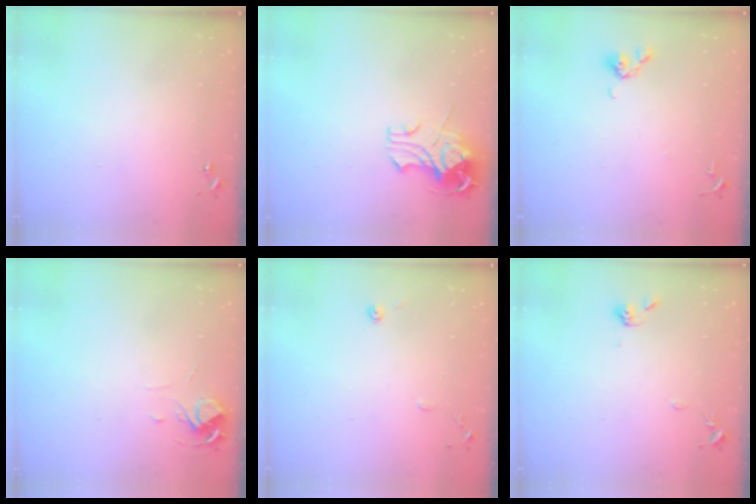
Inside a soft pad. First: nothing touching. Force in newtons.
{"total": 10.4, "press": 10.3, "slide": 1.3}
{"total": 6.1, "press": 5.7, "slide": 2.3}
{"total": 5.7, "press": 5.7, "slide": 0.4}
{"total": 6.0, "press": 5.9, "slide": 0.8}
{"total": 6.1, "press": 6.0, "slide": 1.1}